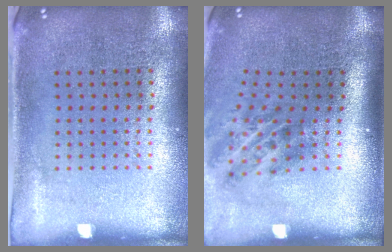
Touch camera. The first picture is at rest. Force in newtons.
{"total": 2.0, "press": 1.3, "slide": 1.5}